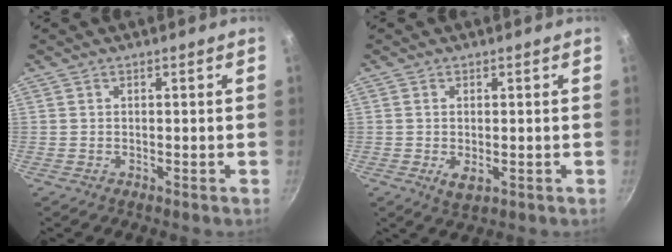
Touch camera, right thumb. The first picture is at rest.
{"total": 3.0, "force": [-0.7, 1.6, 2.5], "torque": [-0.045, -0.012, -0.006]}